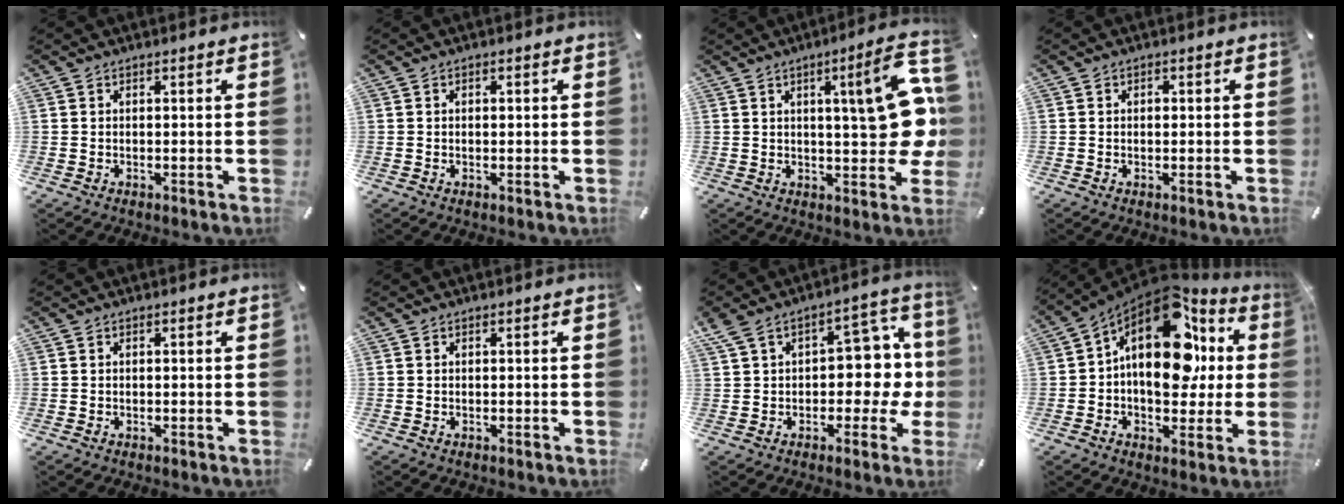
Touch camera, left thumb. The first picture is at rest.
{"total": 1.0, "force": [0.1, 0.6, 0.8], "torque": [-0.015, 0.003, -0.001]}
{"total": 18.4, "force": [3.2, 5.3, 17.3], "torque": [-0.212, -0.023, 0.041]}
{"total": 1.1, "force": [0.1, 0.7, 0.8], "torque": [-0.009, -0.001, -0.001]}
{"total": 0.0}
{"total": 0.0}
{"total": 14.2, "force": [2.3, 9.3, 10.5], "torque": [-0.146, -0.005, 0.048]}
{"total": 21.2, "force": [5.5, 13.4, 15.4], "torque": [-0.233, -0.039, 0.094]}